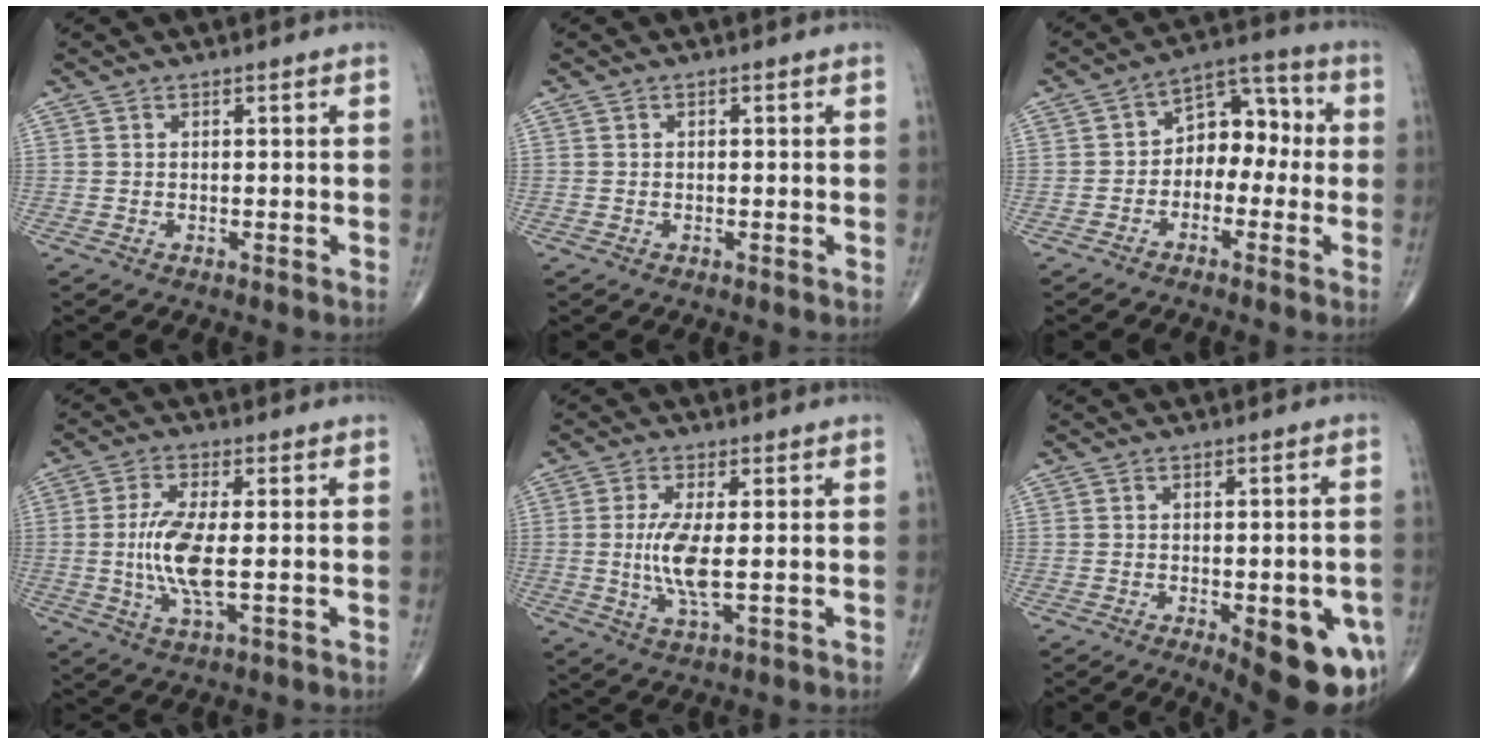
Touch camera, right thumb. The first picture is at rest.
{"total": 0.0}
{"total": 9.2, "force": [-1.1, 6.4, 6.5], "torque": [-0.057, 0.047, -0.035]}
{"total": 9.0, "force": [-0.6, 2.8, 8.5], "torque": [-0.190, -0.007, -0.011]}
{"total": 7.3, "force": [-0.2, 1.9, 7.0], "torque": [-0.157, -0.014, -0.003]}
{"total": 15.0, "force": [-5.7, 5.6, 12.7], "torque": [-0.112, 0.005, -0.057]}